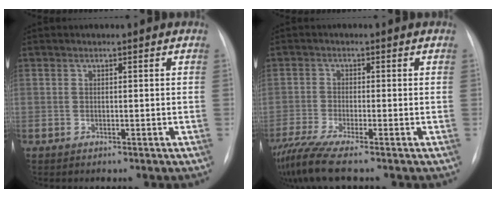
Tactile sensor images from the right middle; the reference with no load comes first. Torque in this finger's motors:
{"motor_torque": [1.13, -1.00, 0.14, 0.10]}